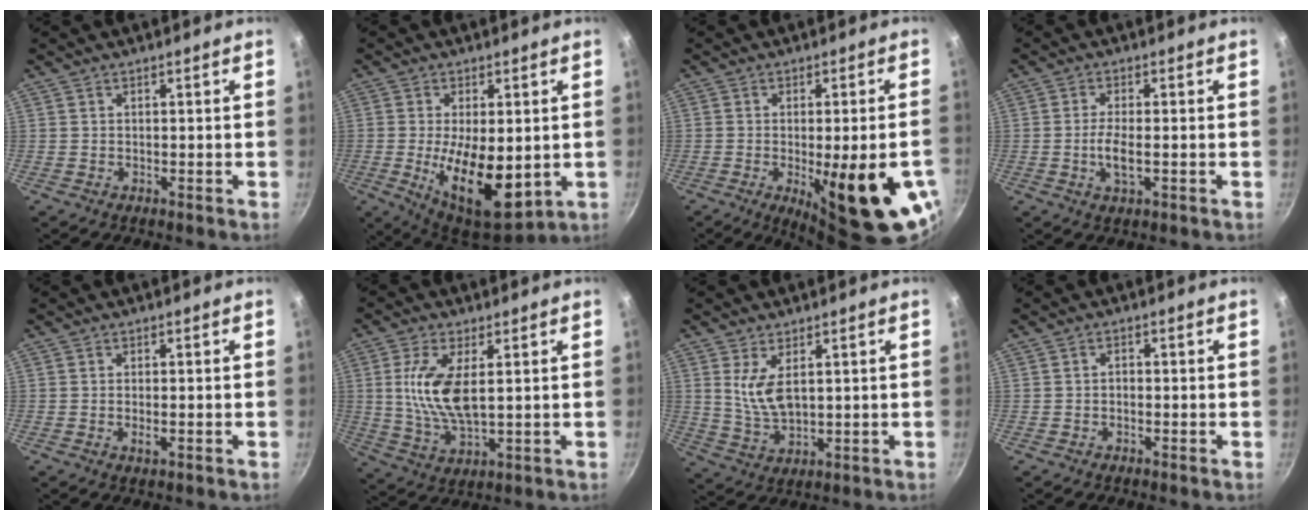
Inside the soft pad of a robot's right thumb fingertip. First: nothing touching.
{"total": 16.1, "force": [-1.9, 7.6, 14.1], "torque": [-0.213, -0.017, -0.015]}
{"total": 18.6, "force": [-5.5, 5.2, 17.0], "torque": [-0.203, -0.001, -0.059]}
{"total": 4.5, "force": [-0.8, 1.5, 4.2], "torque": [-0.091, 0.002, -0.020]}
{"total": 1.8, "force": [-0.4, 0.6, 1.6], "torque": [-0.035, -0.001, -0.009]}
{"total": 11.1, "force": [1.9, 4.8, 9.8], "torque": [-0.196, -0.008, 0.043]}
{"total": 7.2, "force": [2.1, 3.6, 5.9], "torque": [-0.109, -0.024, 0.050]}
{"total": 1.0, "force": [-0.5, 0.7, 0.5], "torque": [-0.009, 0.007, -0.008]}